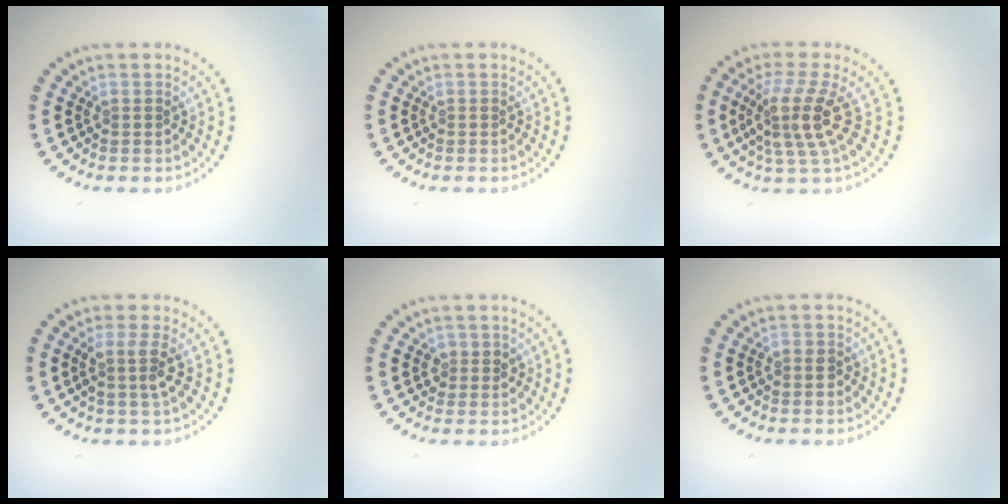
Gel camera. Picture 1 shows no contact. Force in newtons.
{"total": 0.0}
{"total": 4.2, "press": 3.2, "slide": 2.8}
{"total": 2.2, "press": 1.7, "slide": 1.3}
{"total": 1.3, "press": 1.3, "slide": 0.4}
{"total": 0.8, "press": 0.7, "slide": 0.4}